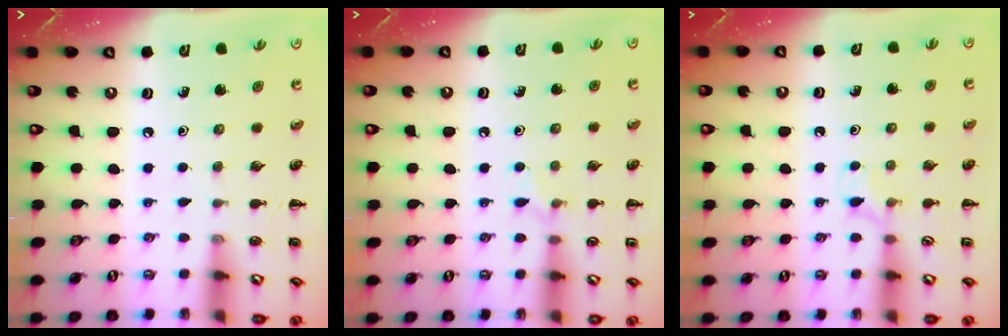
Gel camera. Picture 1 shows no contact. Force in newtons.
{"total": 5.4, "press": 5.2, "slide": 1.7}
{"total": 4.5, "press": 4.2, "slide": 1.6}